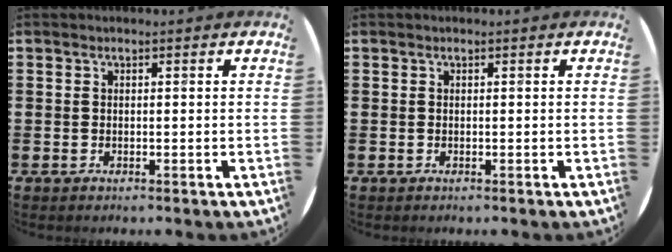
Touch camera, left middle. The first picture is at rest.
{"total": 0.0}